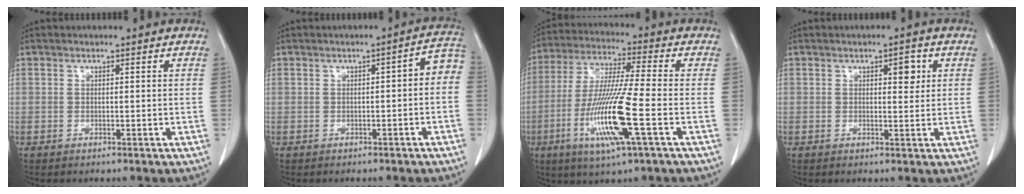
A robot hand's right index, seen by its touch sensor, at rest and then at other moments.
{"total": 4.0, "force": [-0.6, 1.2, 3.7], "torque": [-0.042, 0.024, -0.010]}
{"total": 14.4, "force": [-4.6, 0.1, 13.7], "torque": [-0.286, -0.019, -0.086]}
{"total": 2.6, "force": [1.0, 1.0, 2.2], "torque": [-0.027, -0.001, 0.014]}